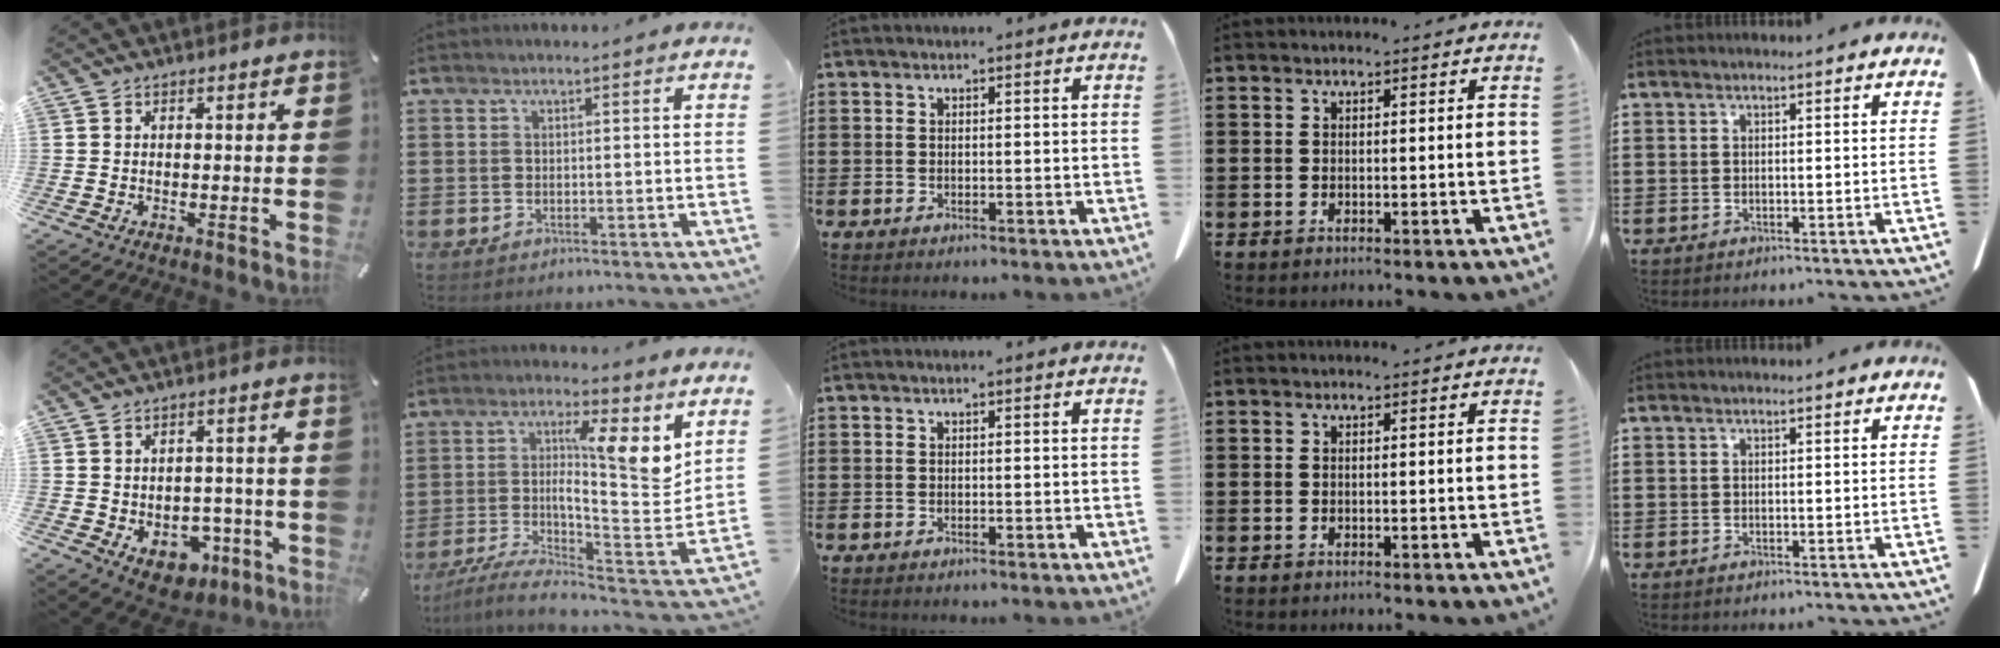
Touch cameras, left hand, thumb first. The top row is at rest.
{"thumb": {"total": 7.7, "force": [-2.5, 6.1, 3.8], "torque": [-0.031, 0.014, -0.036]}, "index": {"total": 10.9, "force": [4.7, 2.4, 9.5], "torque": [-0.163, -0.035, 0.074]}}